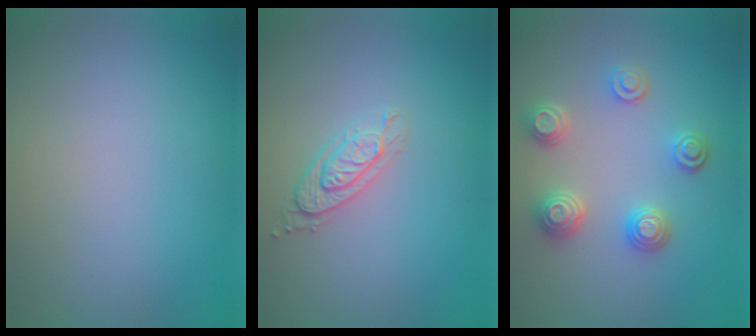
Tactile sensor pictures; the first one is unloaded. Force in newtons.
{"total": 2.0, "press": 2.0, "slide": 0.5}
{"total": 3.5, "press": 3.2, "slide": 1.5}